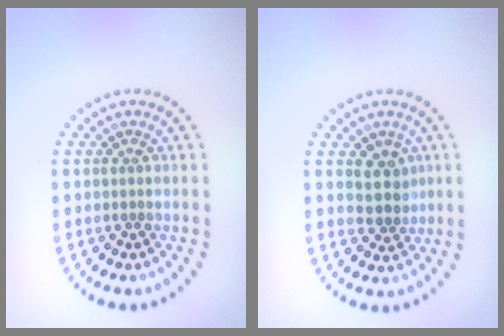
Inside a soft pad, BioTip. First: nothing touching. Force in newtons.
{"total": 2.5, "press": 2.2, "slide": 1.2}